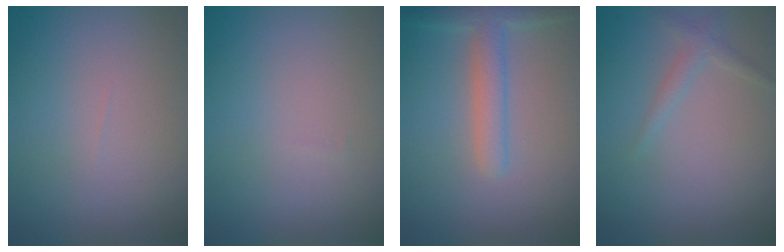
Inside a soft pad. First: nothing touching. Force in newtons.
{"total": 0.0}
{"total": 3.1, "press": 3.1, "slide": 0.1}
{"total": 1.2, "press": 1.2, "slide": 0.1}